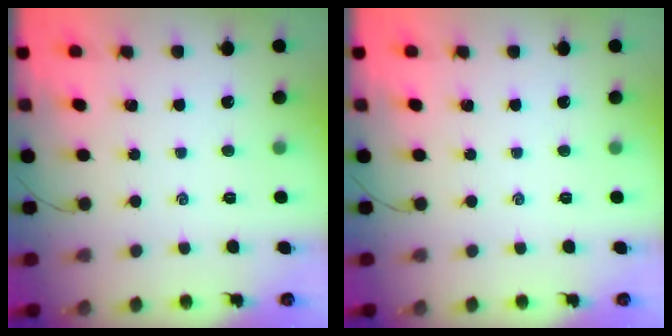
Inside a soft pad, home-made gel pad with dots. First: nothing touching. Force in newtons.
{"total": 0.0}